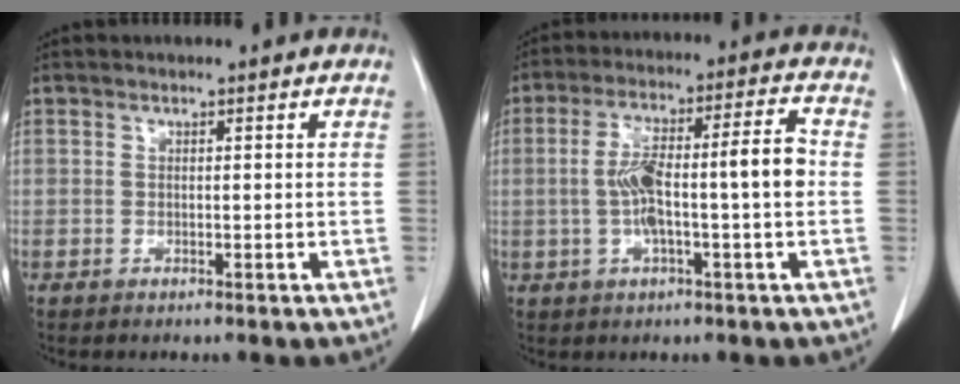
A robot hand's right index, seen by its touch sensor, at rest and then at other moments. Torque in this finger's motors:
{"motor_torque": [0.46, 0.01, 0.30, 0.09]}